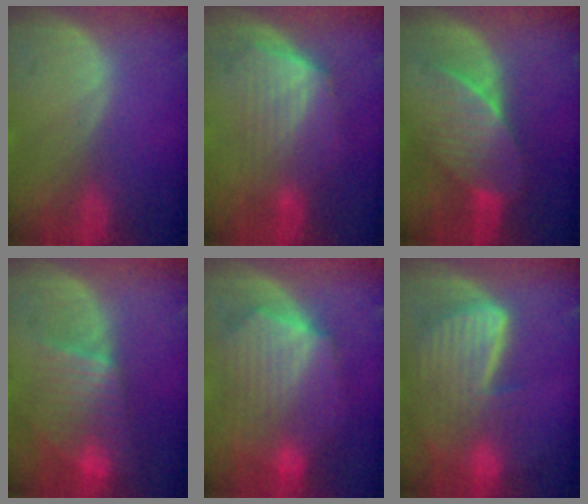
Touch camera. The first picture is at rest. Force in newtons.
{"total": 7.2, "press": 6.5, "slide": 3.0}
{"total": 7.4, "press": 6.9, "slide": 2.8}
{"total": 7.8, "press": 7.1, "slide": 3.2}
{"total": 10.6, "press": 10.6, "slide": 0.8}
{"total": 9.1, "press": 8.0, "slide": 4.3}